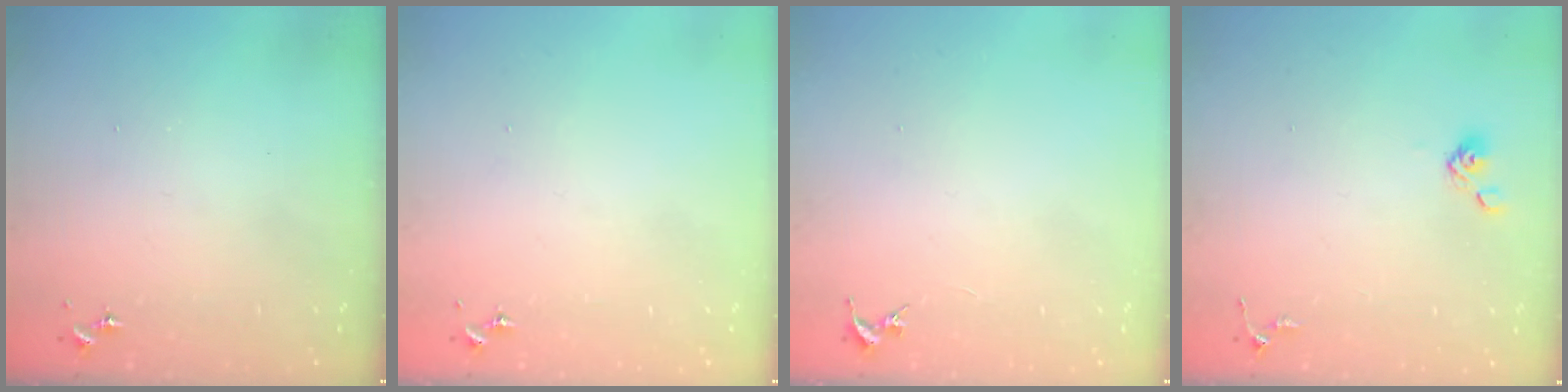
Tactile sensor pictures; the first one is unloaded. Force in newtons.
{"total": 0.0}
{"total": 0.0}
{"total": 3.9, "press": 3.6, "slide": 1.5}